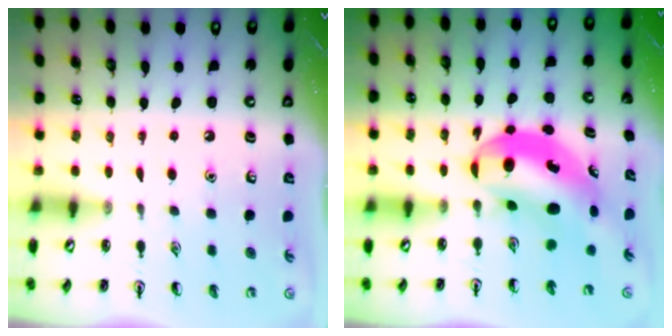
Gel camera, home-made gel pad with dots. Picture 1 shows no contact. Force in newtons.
{"total": 6.8, "press": 6.5, "slide": 2.2}